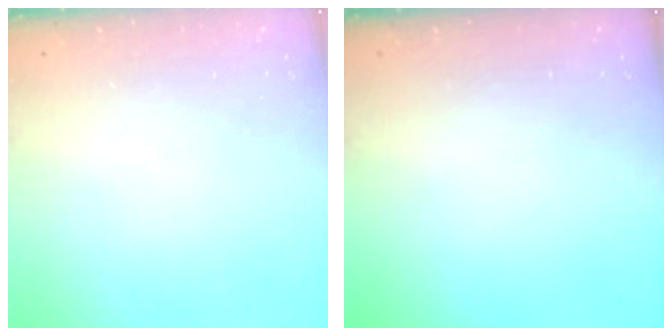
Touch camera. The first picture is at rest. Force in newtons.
{"total": 0.0}